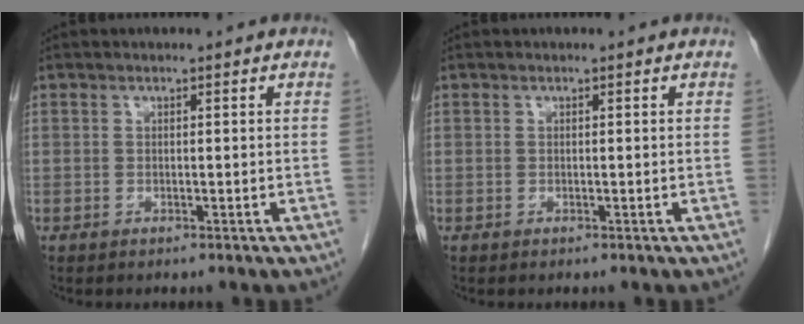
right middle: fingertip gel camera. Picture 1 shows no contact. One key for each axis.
{"total": 0.0}